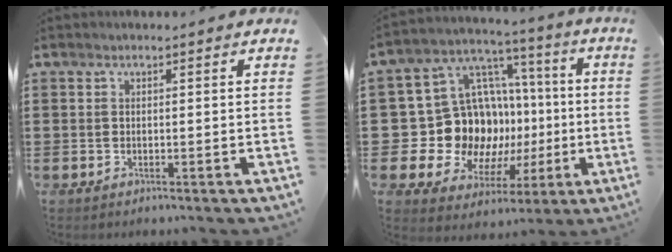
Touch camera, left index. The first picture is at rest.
{"total": 15.0, "force": [-0.7, 14.0, 5.5], "torque": [-0.141, -0.023, 0.015]}